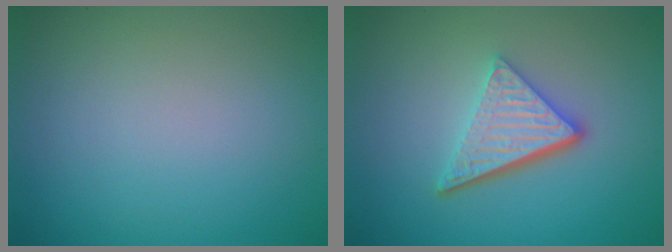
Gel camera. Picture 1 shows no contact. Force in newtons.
{"total": 4.9, "press": 3.4, "slide": 3.6}